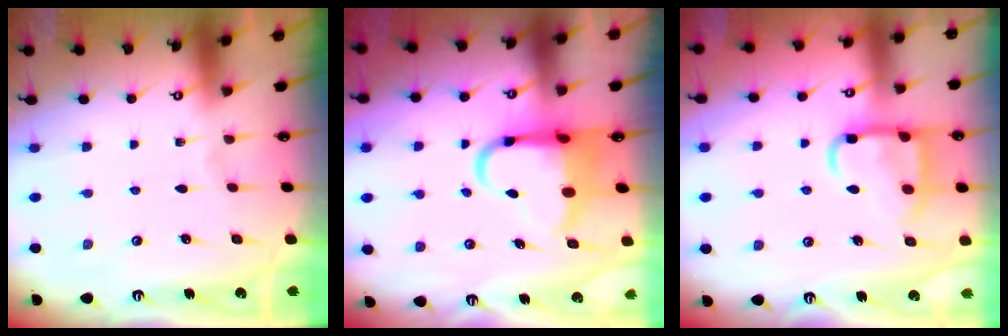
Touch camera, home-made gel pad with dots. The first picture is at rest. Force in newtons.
{"total": 8.2, "press": 7.9, "slide": 2.0}
{"total": 13.4, "press": 13.3, "slide": 1.5}